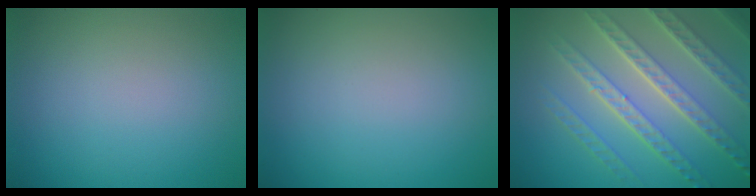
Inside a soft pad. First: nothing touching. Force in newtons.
{"total": 0.0}
{"total": 8.1, "press": 5.6, "slide": 5.9}